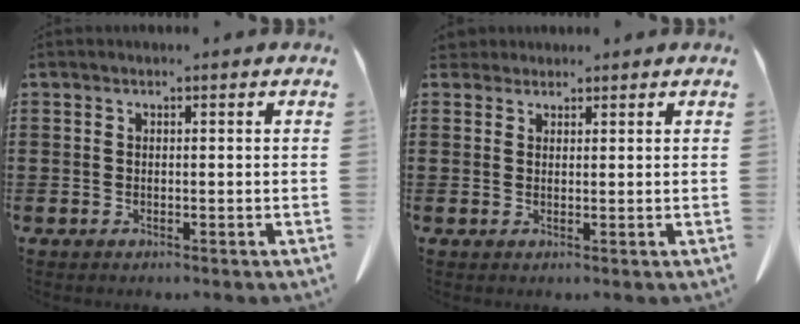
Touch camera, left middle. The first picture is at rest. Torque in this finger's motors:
{"motor_torque": [-0.04, 0.38, -0.04, -0.02]}